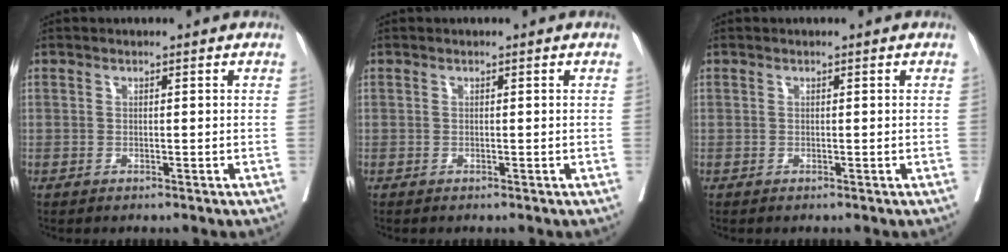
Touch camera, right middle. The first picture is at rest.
{"total": 0.0}
{"total": 0.0}